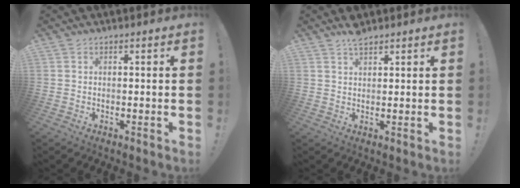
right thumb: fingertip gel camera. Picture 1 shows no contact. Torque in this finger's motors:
{"motor_torque": [-0.05, 0.67, 0.18, -0.40, 0.04]}